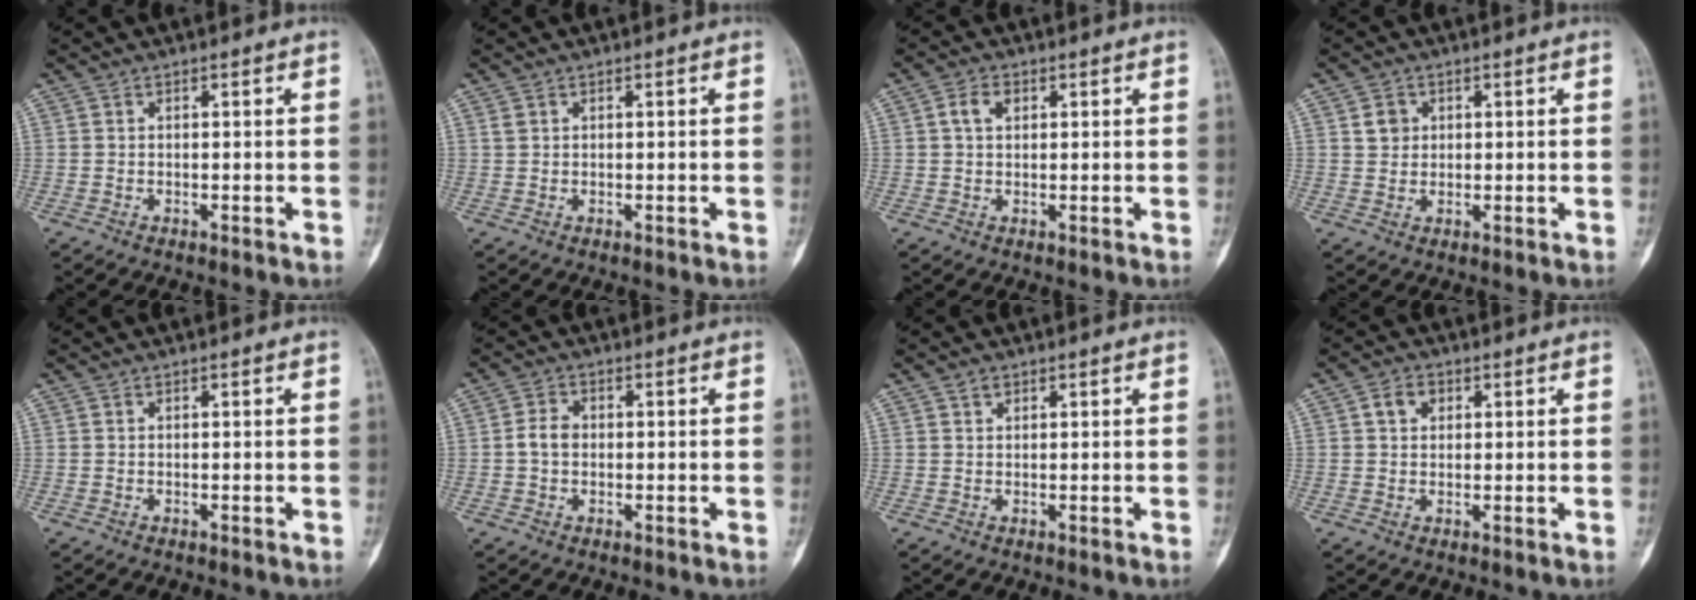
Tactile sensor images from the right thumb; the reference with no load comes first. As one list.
[{"total": 0.9, "force": [0.5, 0.7, 0.3], "torque": [-0.003, 0.004, 0.011]}, {"total": 3.1, "force": [0.9, 2.1, 2.1], "torque": [-0.036, 0.006, 0.016]}, {"total": 3.1, "force": [1.1, 2.7, 1.1], "torque": [-0.003, -0.004, 0.019]}, {"total": 0.0}, {"total": 3.3, "force": [-0.2, 2.5, 2.2], "torque": [-0.039, 0.009, -0.009]}, {"total": 1.2, "force": [0.8, 0.8, 0.5], "torque": [-0.003, -0.003, 0.012]}, {"total": 3.4, "force": [1.1, 2.6, 1.8], "torque": [-0.018, 0.004, 0.019]}]